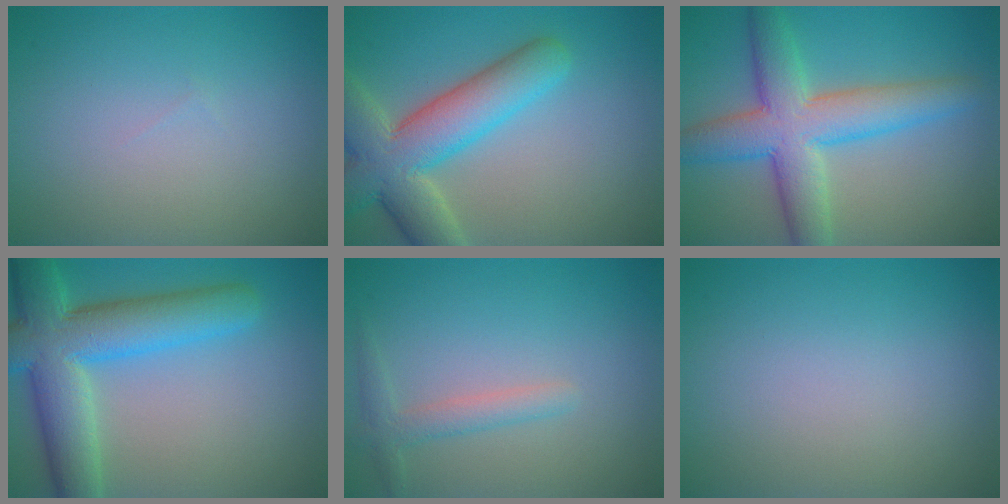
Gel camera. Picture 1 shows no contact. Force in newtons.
{"total": 8.5, "press": 8.5, "slide": 0.7}
{"total": 7.9, "press": 7.9, "slide": 0.3}
{"total": 9.4, "press": 9.4, "slide": 0.6}
{"total": 2.0, "press": 2.0, "slide": 0.1}
{"total": 0.0}